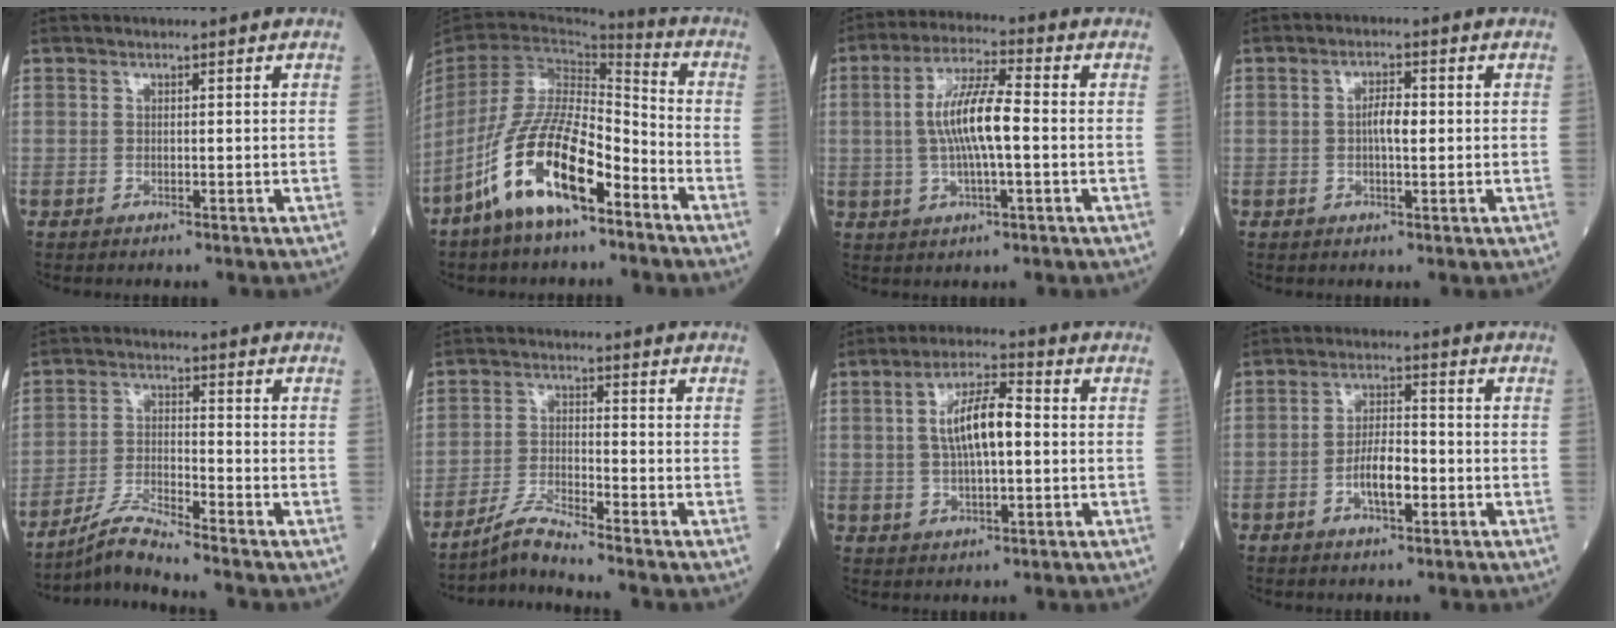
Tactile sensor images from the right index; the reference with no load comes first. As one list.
[{"total": 15.0, "force": [-8.6, 4.0, 11.5], "torque": [-0.234, -0.006, -0.161]}, {"total": 9.5, "force": [-0.2, 1.6, 9.3], "torque": [-0.181, 0.010, -0.008]}, {"total": 3.1, "force": [0.0, 0.9, 2.9], "torque": [-0.053, 0.006, -0.001]}, {"total": 5.8, "force": [-5.3, -1.4, 1.6], "torque": [-0.039, -0.021, -0.104]}, {"total": 4.8, "force": [-4.4, -1.3, 1.2], "torque": [-0.030, -0.022, -0.089]}, {"total": 8.6, "force": [0.7, 2.4, 8.2], "torque": [-0.156, 0.017, 0.010]}, {"total": 5.7, "force": [-1.9, 1.9, 5.0], "torque": [-0.094, 0.008, -0.035]}]